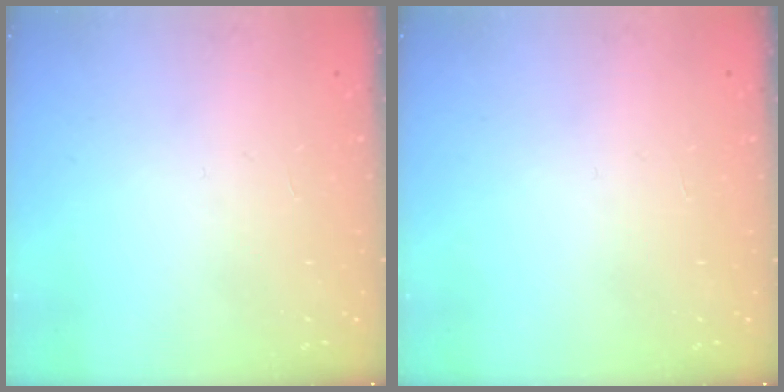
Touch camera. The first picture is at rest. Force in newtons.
{"total": 0.0}